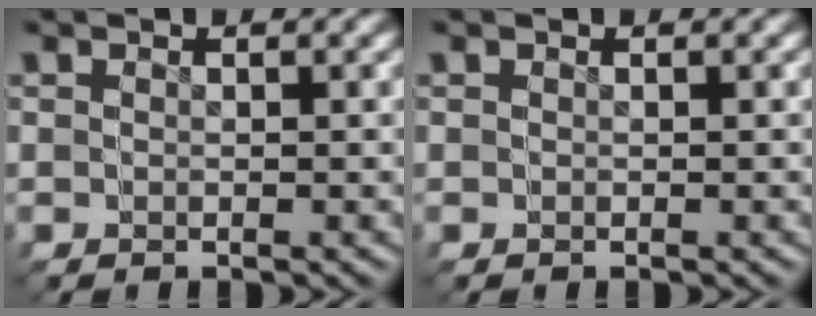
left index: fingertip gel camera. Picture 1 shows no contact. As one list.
[{"total": 0.0}]